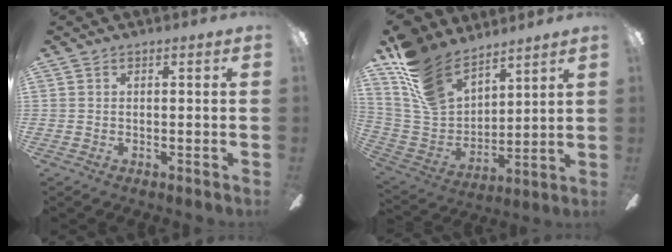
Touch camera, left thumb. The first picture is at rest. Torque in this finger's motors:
{"motor_torque": [2.31, 0.85, 1.43, -1.34, 0.48]}